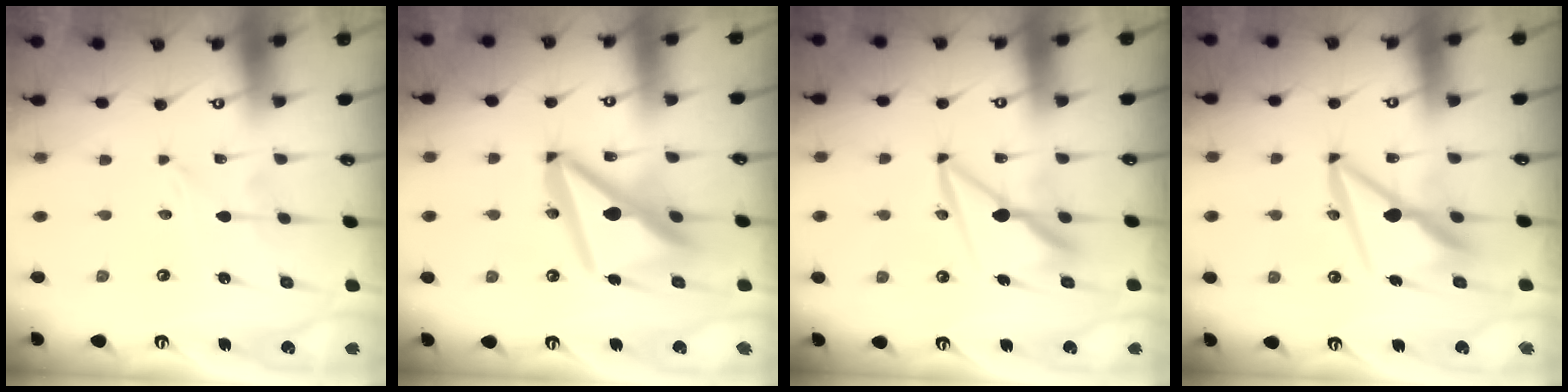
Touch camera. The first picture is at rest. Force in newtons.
{"total": 15.2, "press": 15.1, "slide": 1.7}
{"total": 8.5, "press": 8.4, "slide": 1.2}
{"total": 9.6, "press": 9.5, "slide": 1.3}